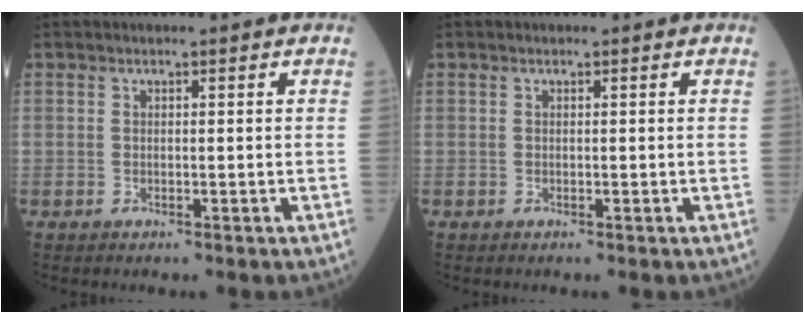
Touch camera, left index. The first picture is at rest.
{"total": 0.0}